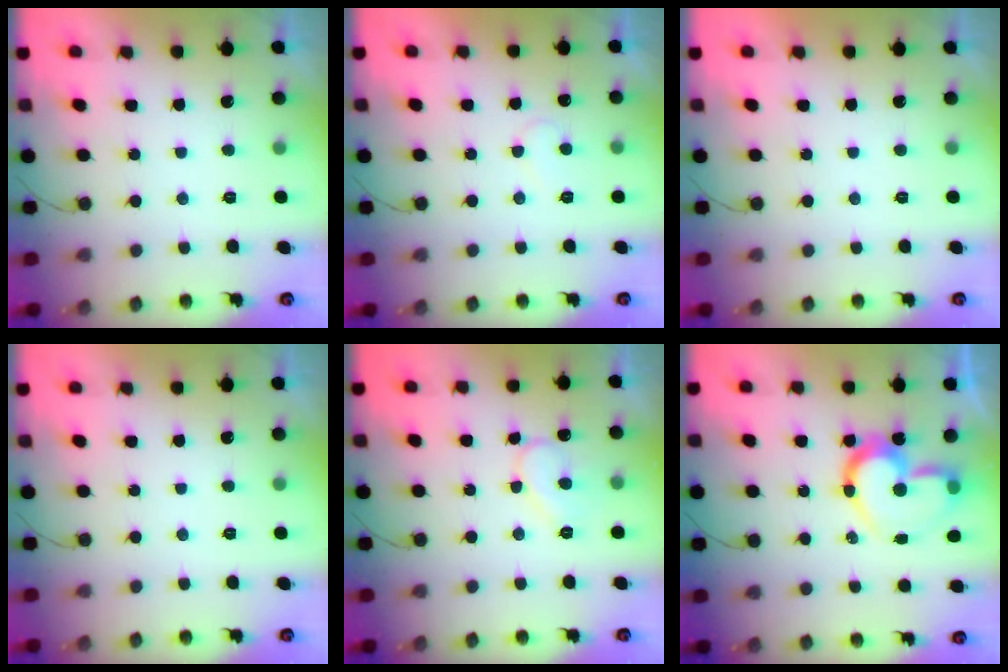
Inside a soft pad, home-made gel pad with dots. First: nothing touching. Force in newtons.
{"total": 6.7, "press": 6.7, "slide": 0.6}
{"total": 1.7, "press": 1.6, "slide": 0.1}
{"total": 0.0}
{"total": 9.1, "press": 9.0, "slide": 0.8}
{"total": 16.2, "press": 16.1, "slide": 1.5}